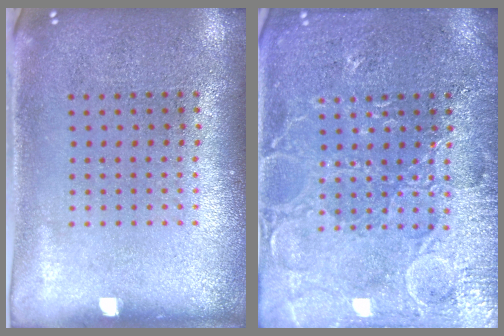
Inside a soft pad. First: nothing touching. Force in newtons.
{"total": 5.6, "press": 5.5, "slide": 0.7}